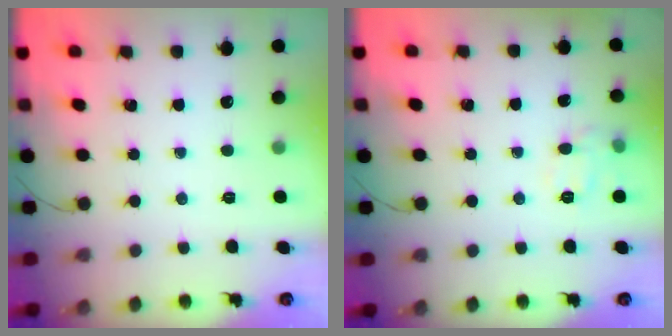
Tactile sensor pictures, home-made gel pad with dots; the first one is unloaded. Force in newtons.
{"total": 8.1, "press": 8.0, "slide": 1.1}